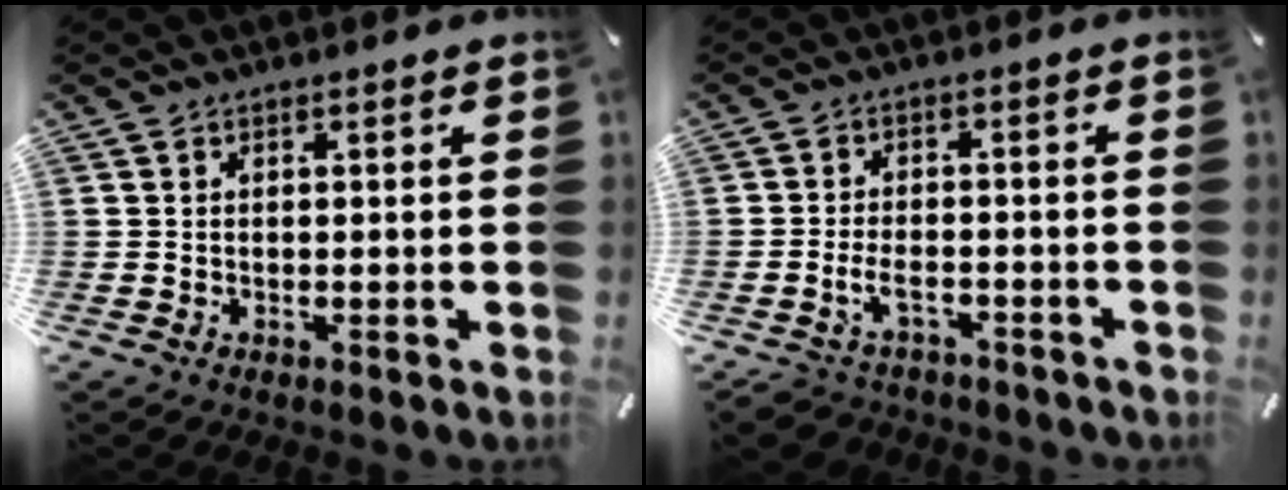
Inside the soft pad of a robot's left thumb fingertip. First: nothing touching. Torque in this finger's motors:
{"motor_torque": [-0.19, 2.45, 0.81, 0.82, 0.07]}